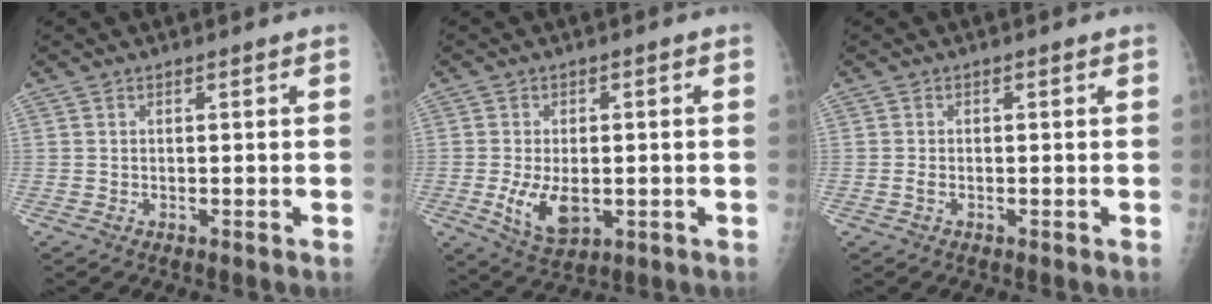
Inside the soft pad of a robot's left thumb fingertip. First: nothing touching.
{"total": 7.7, "force": [-1.5, 4.4, 6.1], "torque": [-0.104, -0.008, -0.017]}
{"total": 0.8, "force": [-0.5, 0.4, 0.5], "torque": [-0.015, -0.001, -0.008]}